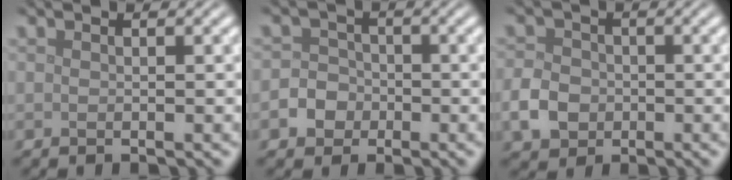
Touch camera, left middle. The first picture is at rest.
{"total": 3.3, "force": [-1.3, 2.9, 0.9], "torque": [0.007, 0.002, -0.032]}
{"total": 3.6, "force": [-1.1, 2.9, 1.7], "torque": [-0.035, 0.001, -0.028]}